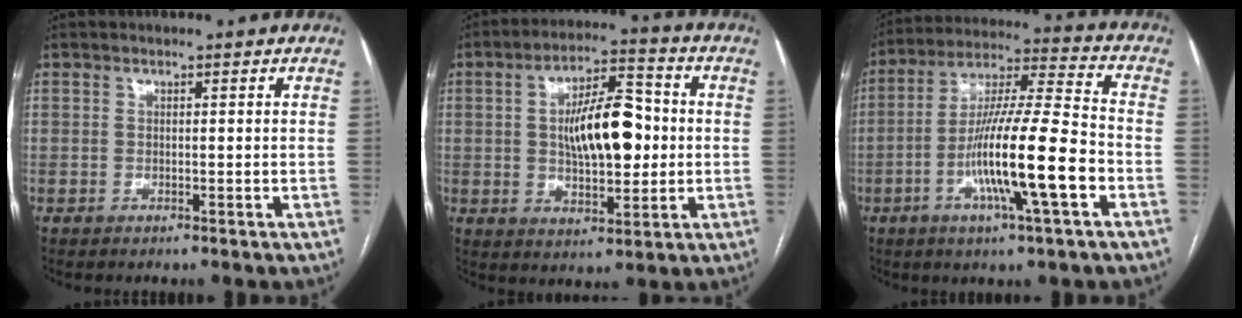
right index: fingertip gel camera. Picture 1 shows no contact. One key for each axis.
{"total": 12.4, "fx": 0.6, "fy": 4.8, "fz": 11.5, "tx": -0.193, "ty": 0.019, "tz": 0.013}
{"total": 16.7, "fx": -5.3, "fy": 0.7, "fz": 15.8, "tx": -0.281, "ty": -0.005, "tz": -0.092}